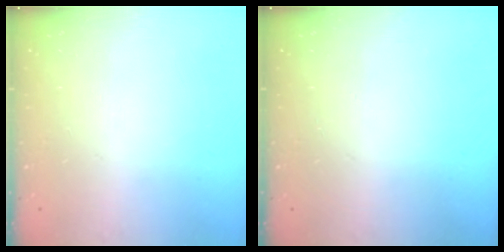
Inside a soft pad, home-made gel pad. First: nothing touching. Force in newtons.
{"total": 0.0}